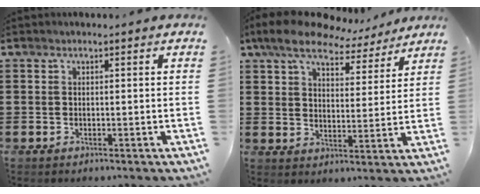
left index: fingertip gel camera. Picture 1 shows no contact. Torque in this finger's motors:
{"motor_torque": [2.14, 0.00, 0.36, 0.17]}